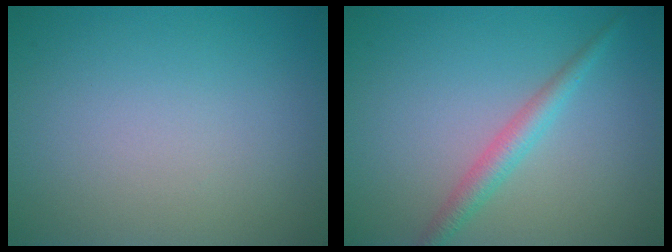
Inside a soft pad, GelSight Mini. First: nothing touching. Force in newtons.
{"total": 2.3, "press": 2.3, "slide": 0.1}